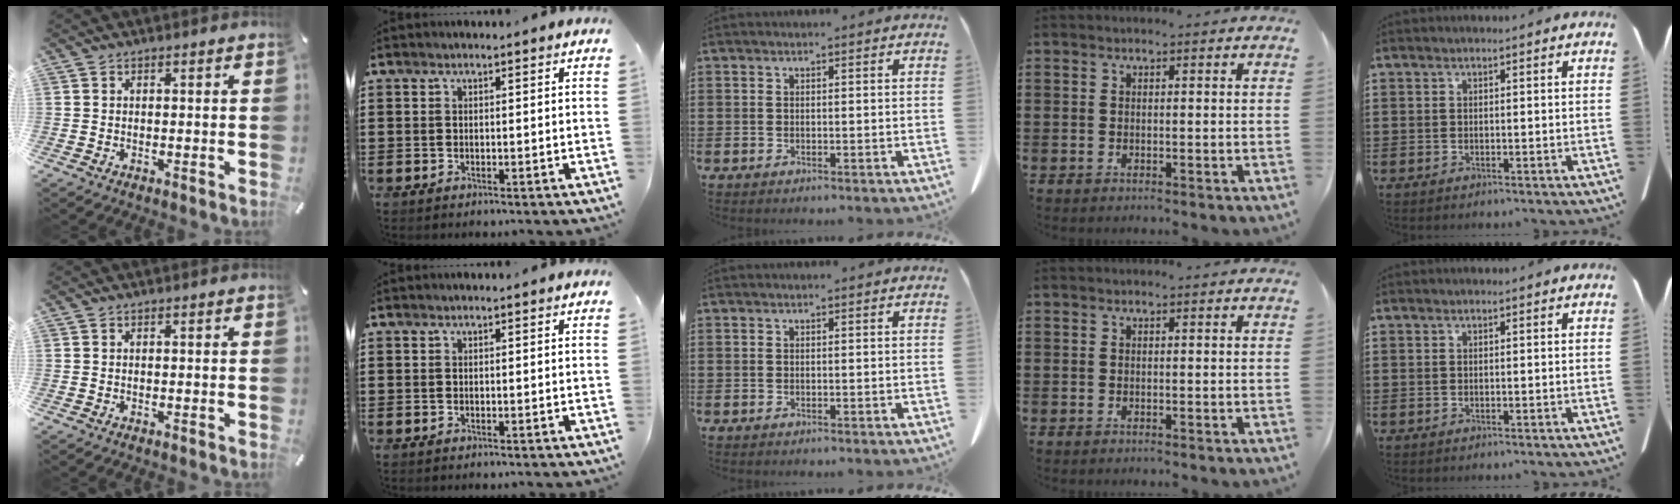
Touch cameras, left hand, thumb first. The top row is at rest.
{}